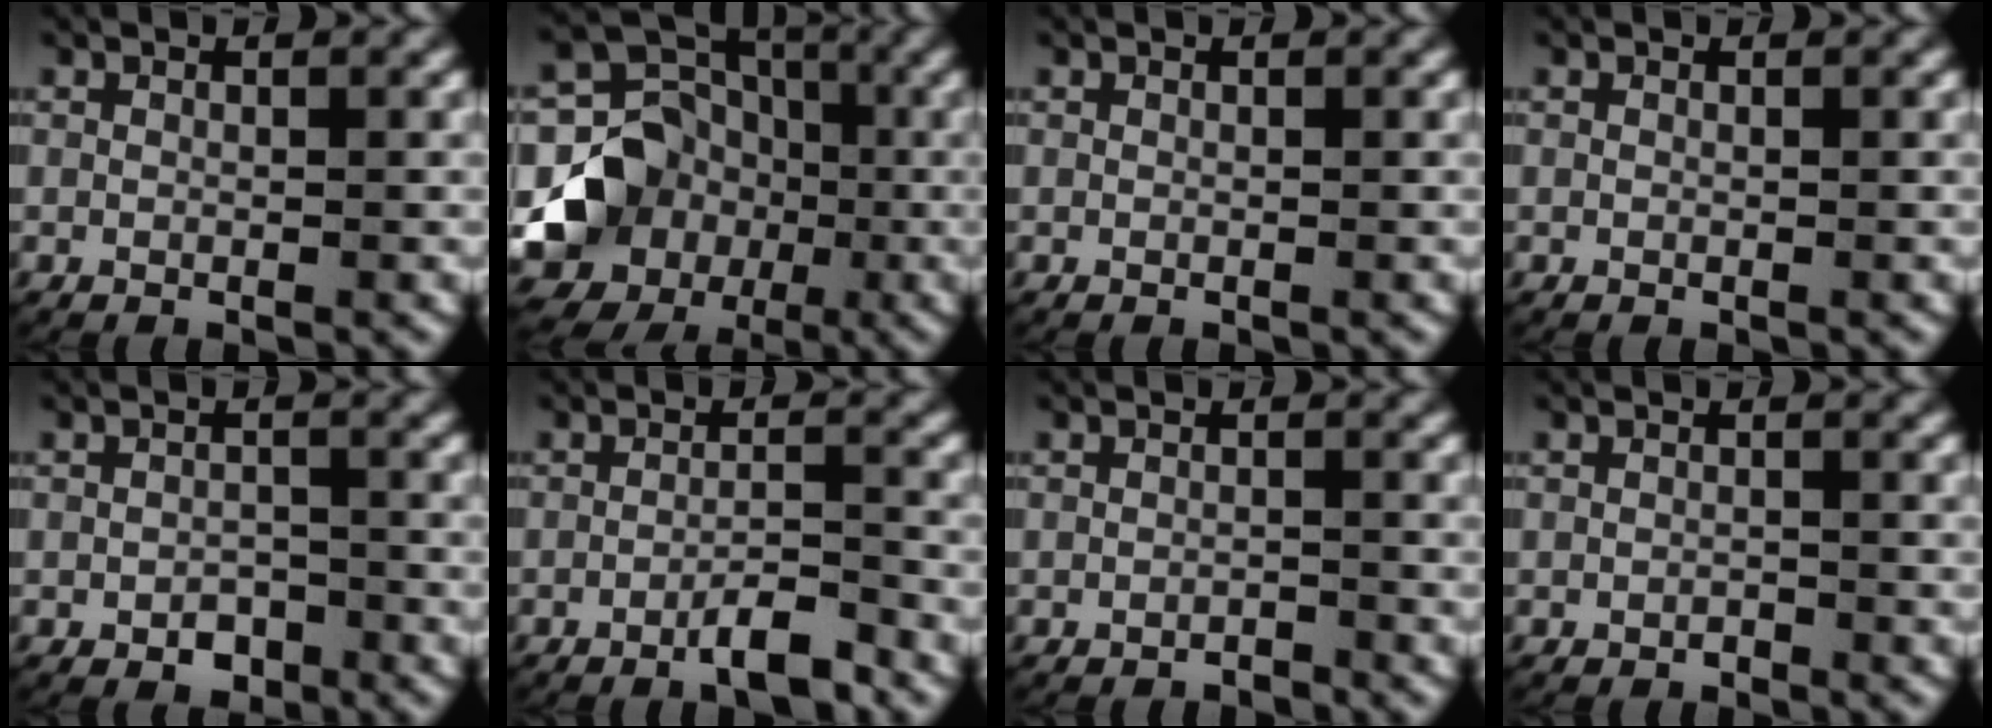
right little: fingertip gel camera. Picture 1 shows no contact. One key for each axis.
{"total": 11.7, "fx": -2.1, "fy": 10.0, "fz": 5.7, "tx": -0.112, "ty": -0.038, "tz": -0.031}
{"total": 0.0}
{"total": 0.0}
{"total": 2.4, "fx": -1.8, "fy": 1.5, "fz": 0.5, "tx": 0.001, "ty": -0.004, "tz": -0.031}
{"total": 2.7, "fx": -2.1, "fy": 0.3, "fz": 1.7, "tx": -0.026, "ty": -0.001, "tz": -0.039}
{"total": 1.2, "fx": -1.2, "fy": 0.2, "fz": 0.1, "tx": 0.000, "ty": -0.003, "tz": -0.017}
{"total": 0.6, "fx": -0.6, "fy": 0.3, "fz": 0.0, "tx": -0.003, "ty": -0.002, "tz": -0.008}